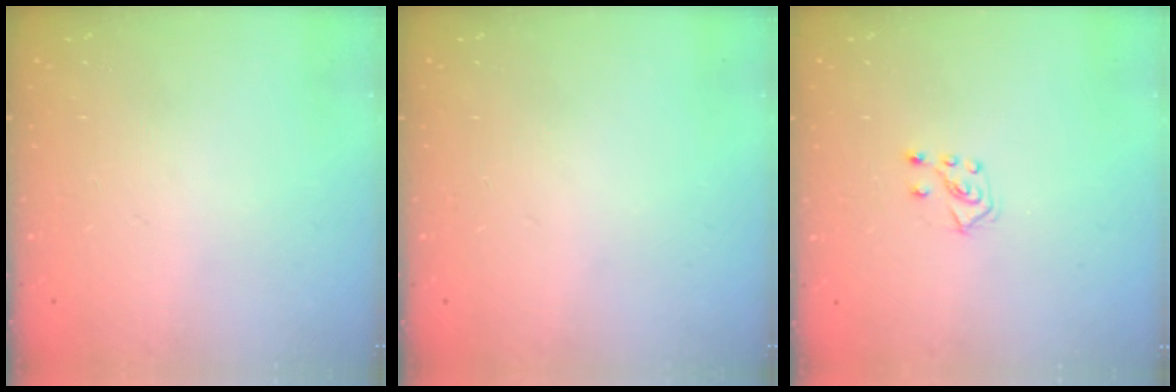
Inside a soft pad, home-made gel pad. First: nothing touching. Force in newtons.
{"total": 0.0}
{"total": 4.6, "press": 4.5, "slide": 0.8}